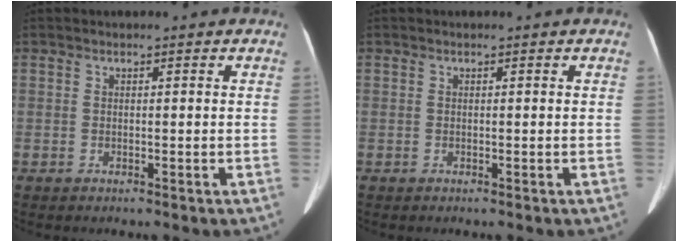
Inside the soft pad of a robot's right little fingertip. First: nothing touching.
{"total": 0.0}